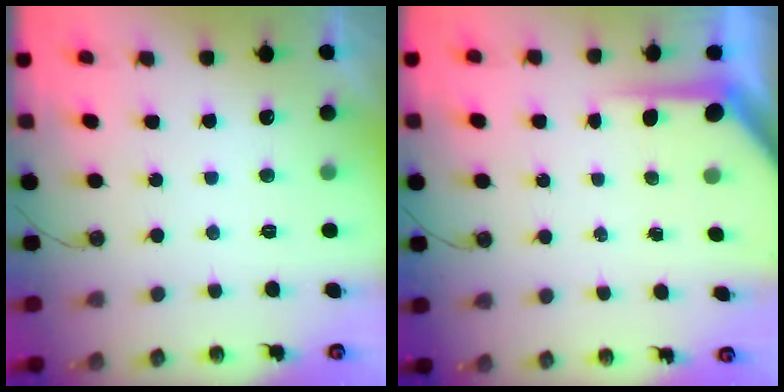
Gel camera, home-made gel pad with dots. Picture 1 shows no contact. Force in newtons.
{"total": 5.5, "press": 5.5, "slide": 0.5}